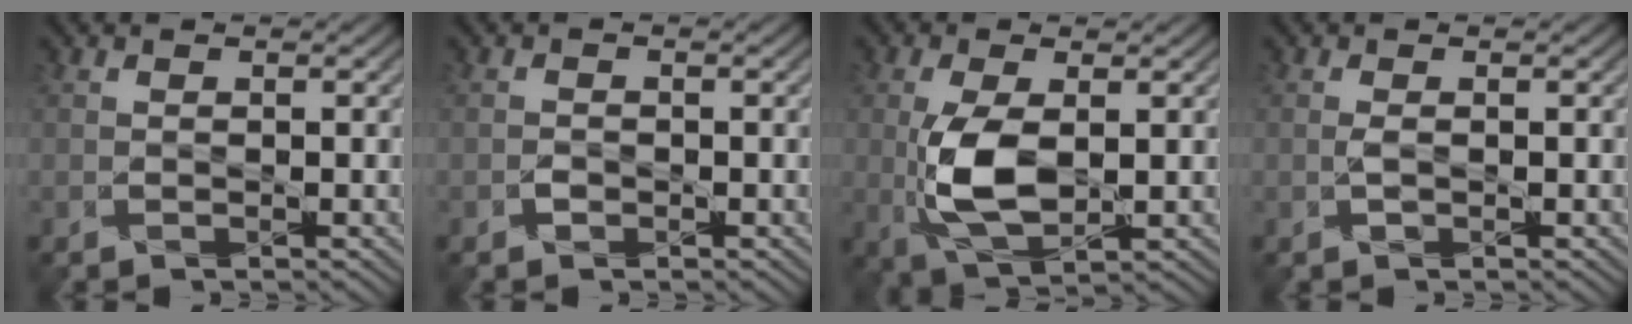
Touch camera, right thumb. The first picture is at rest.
{"total": 0.7, "force": [-0.5, 0.5, 0.0], "torque": [-0.001, 0.000, -0.014]}
{"total": 6.8, "force": [-0.2, 3.0, 6.0], "torque": [-0.140, -0.003, -0.002]}
{"total": 0.7, "force": [-0.1, 0.1, 0.7], "torque": [-0.018, 0.001, -0.006]}